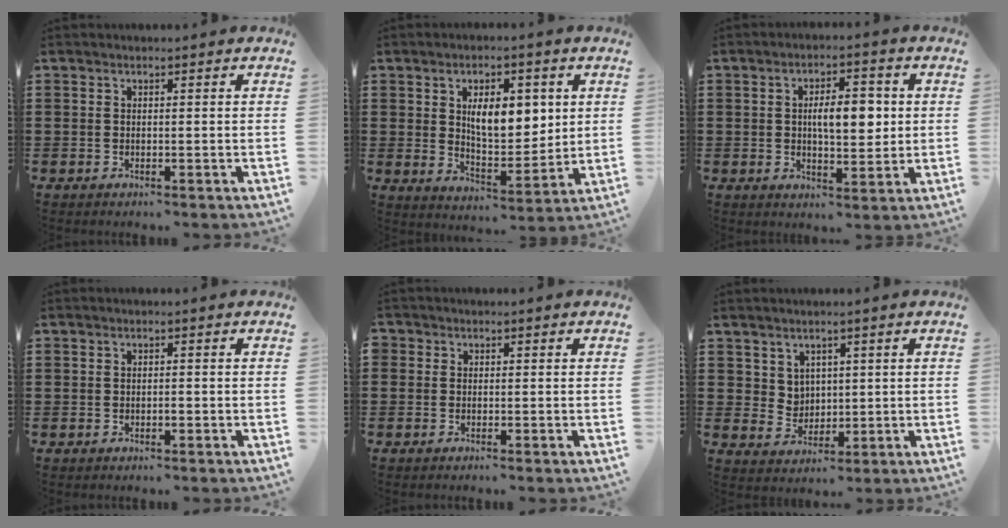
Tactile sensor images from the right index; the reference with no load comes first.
{"total": 8.5, "force": [2.6, 4.4, 6.8], "torque": [-0.112, 0.001, 0.040]}
{"total": 6.8, "force": [0.6, 2.9, 6.1], "torque": [-0.094, 0.002, 0.002]}
{"total": 0.7, "force": [-0.2, 0.3, 0.6], "torque": [-0.012, -0.004, -0.004]}
{"total": 0.7, "force": [-0.4, 0.6, 0.0], "torque": [-0.001, 0.004, -0.009]}
{"total": 3.8, "force": [2.4, 2.9, 0.7], "torque": [-0.029, 0.003, 0.045]}